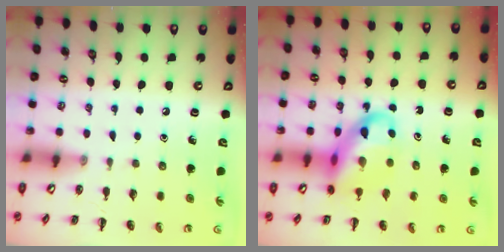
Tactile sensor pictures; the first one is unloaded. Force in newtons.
{"total": 13.7, "press": 13.3, "slide": 3.3}